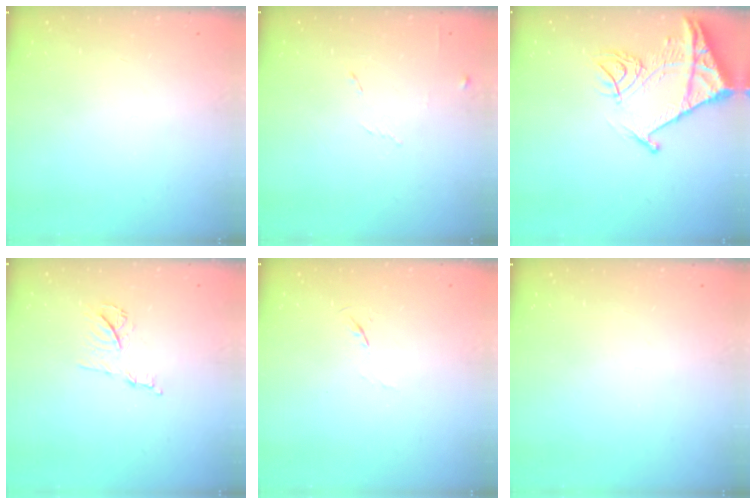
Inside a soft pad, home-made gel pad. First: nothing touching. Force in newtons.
{"total": 6.4, "press": 6.3, "slide": 0.7}
{"total": 14.9, "press": 14.8, "slide": 1.6}
{"total": 9.1, "press": 9.1, "slide": 0.5}
{"total": 4.0, "press": 4.0, "slide": 0.6}
{"total": 0.0}